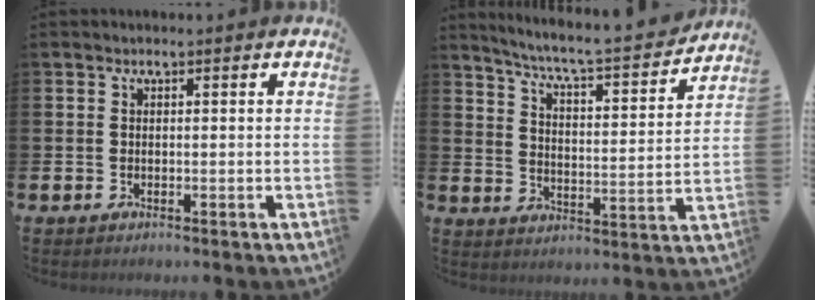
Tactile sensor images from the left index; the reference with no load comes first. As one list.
[{"total": 6.6, "force": [6.1, 0.2, 2.4], "torque": [-0.074, -0.049, 0.098]}]